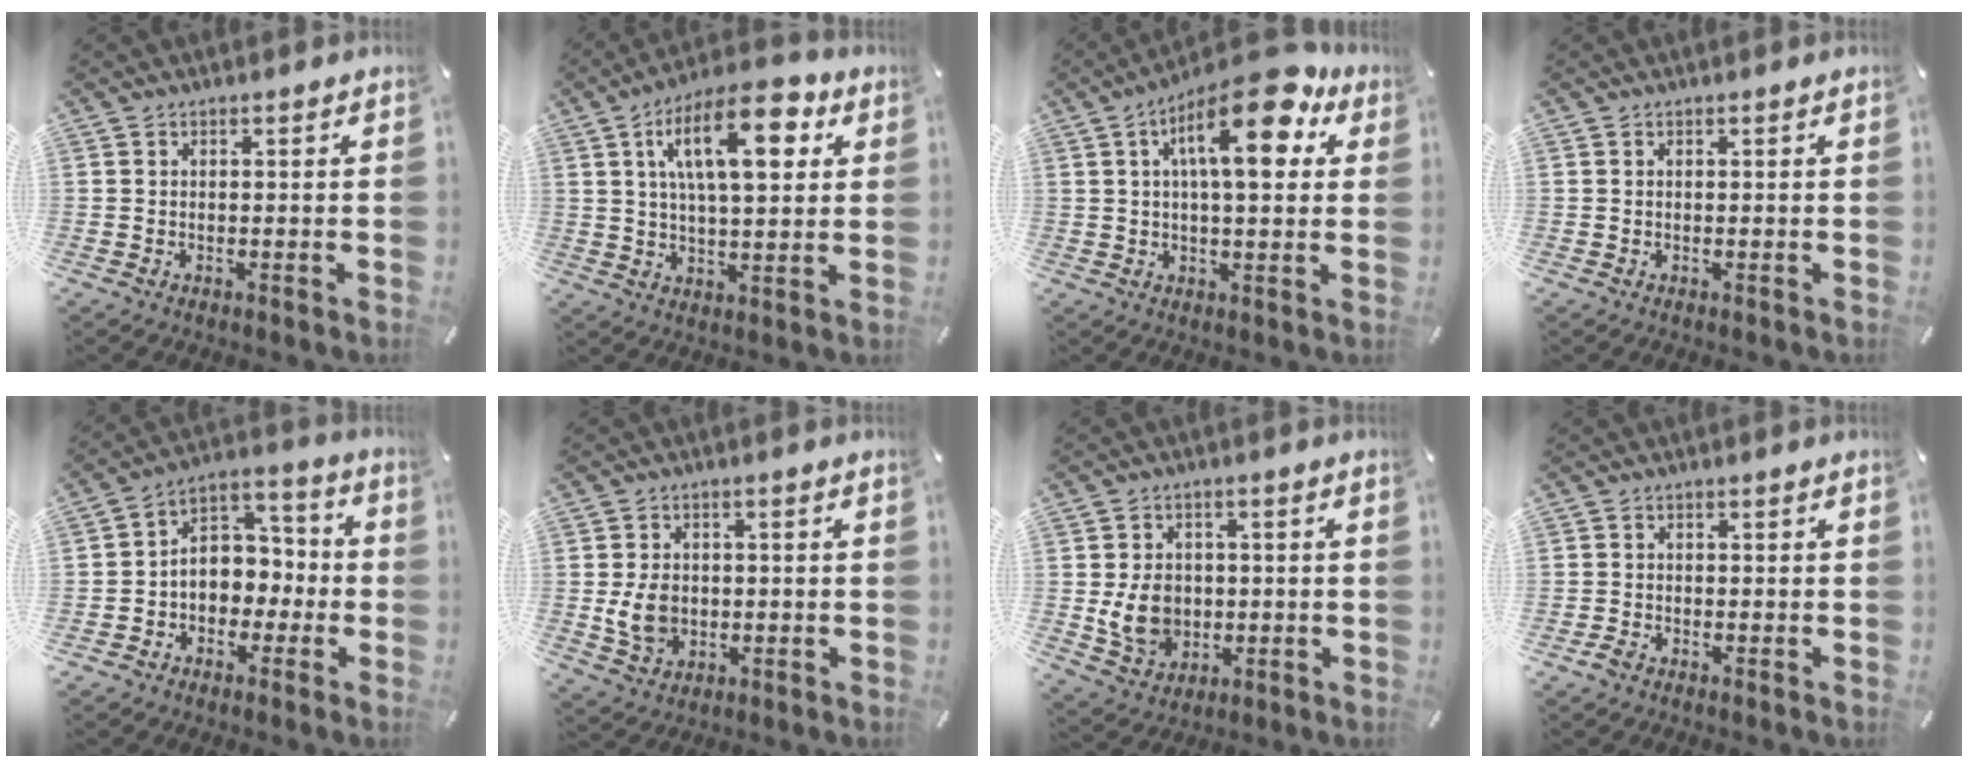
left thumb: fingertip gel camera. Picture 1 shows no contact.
{"total": 17.3, "force": [6.7, 7.6, 14.1], "torque": [-0.225, -0.011, 0.104]}
{"total": 16.4, "force": [6.9, 6.1, 13.6], "torque": [-0.215, -0.024, 0.105]}
{"total": 0.0}
{"total": 7.7, "force": [-1.3, 7.2, 2.4], "torque": [-0.040, 0.007, -0.024]}
{"total": 7.3, "force": [-0.8, 5.9, 4.3], "torque": [-0.095, -0.005, -0.019]}
{"total": 9.1, "force": [-0.8, 7.7, 4.8], "torque": [-0.101, 0.003, -0.015]}
{"total": 1.7, "force": [-1.1, 1.1, 0.5], "torque": [-0.008, 0.005, -0.023]}